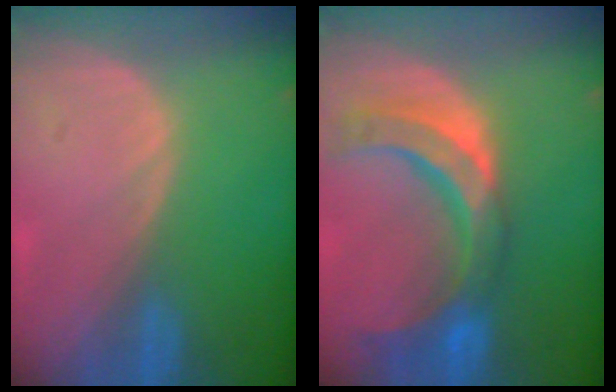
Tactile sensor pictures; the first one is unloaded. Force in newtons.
{"total": 11.1, "press": 9.5, "slide": 5.8}